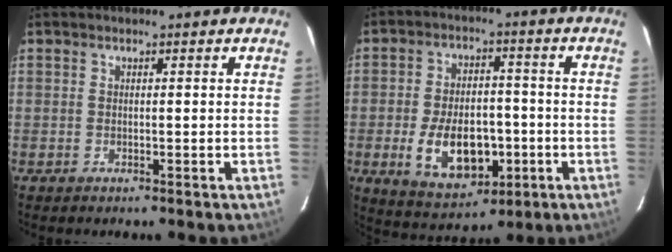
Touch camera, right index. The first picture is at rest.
{"total": 13.7, "force": [-3.8, 8.0, 10.4], "torque": [-0.207, -0.001, -0.043]}